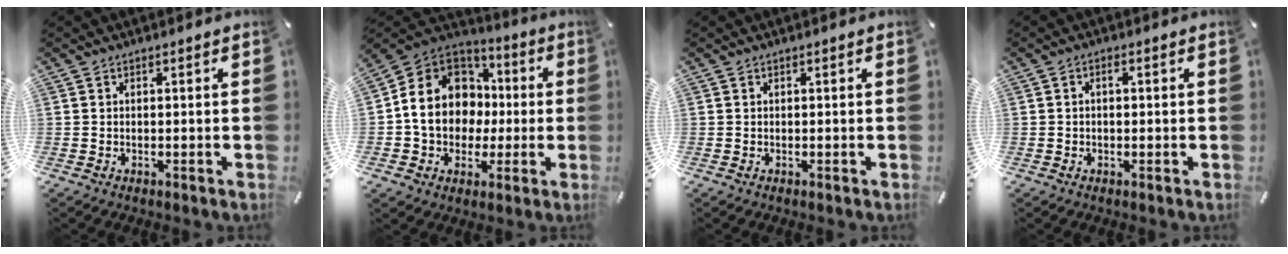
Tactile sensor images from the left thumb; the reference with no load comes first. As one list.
[{"total": 15.7, "force": [-0.7, 13.9, 7.2], "torque": [-0.151, 0.019, -0.006]}, {"total": 0.0}, {"total": 1.3, "force": [-0.1, 0.8, 1.1], "torque": [-0.022, 0.004, -0.003]}]